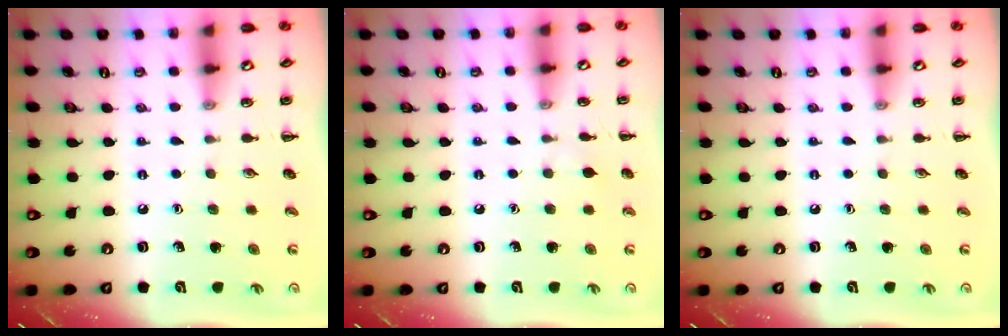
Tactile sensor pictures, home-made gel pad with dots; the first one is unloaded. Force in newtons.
{"total": 3.4, "press": 3.1, "slide": 1.3}
{"total": 0.0}